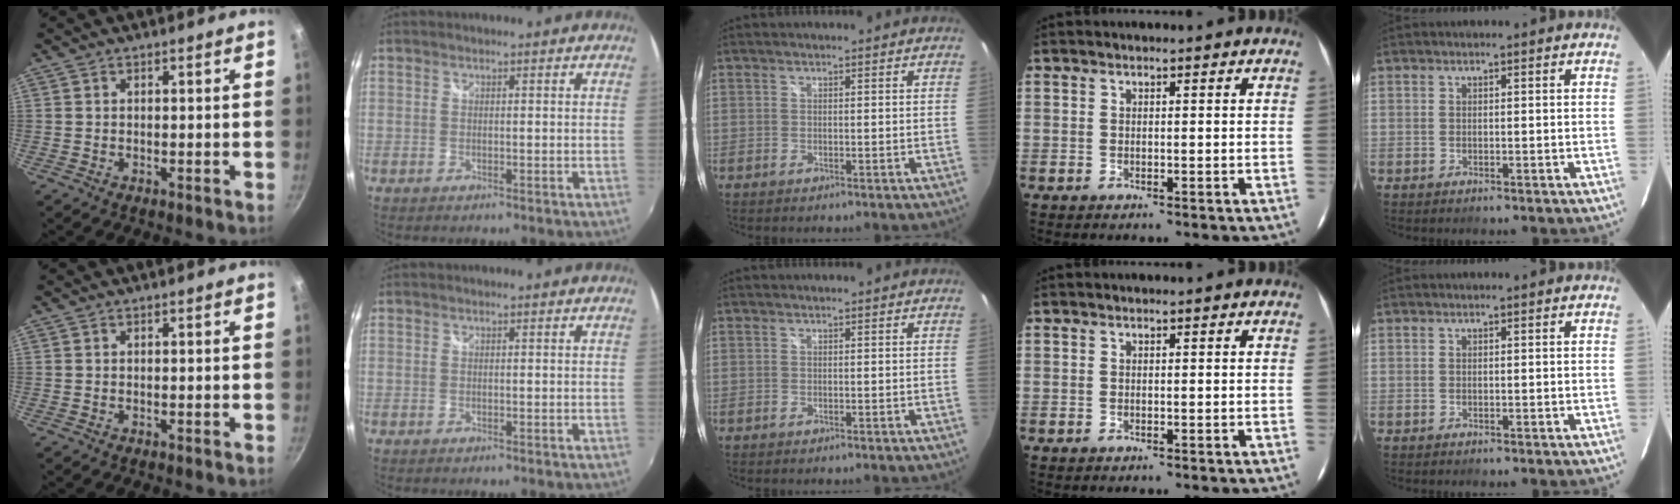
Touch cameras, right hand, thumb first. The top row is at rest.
{}